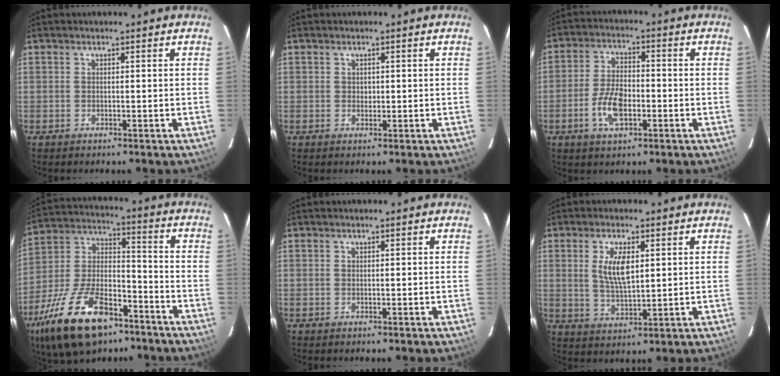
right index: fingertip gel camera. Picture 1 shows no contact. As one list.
[{"total": 1.0, "force": [0.2, 1.0, 0.2], "torque": [0.001, 0.002, 0.004]}, {"total": 8.0, "force": [-2.9, 4.1, 6.3], "torque": [-0.132, 0.003, -0.050]}, {"total": 23.1, "force": [-13.8, 11.0, 14.9], "torque": [-0.303, -0.004, -0.233]}, {"total": 0.0}, {"total": 6.9, "force": [1.9, 2.9, 6.0], "torque": [-0.112, -0.002, 0.041]}]